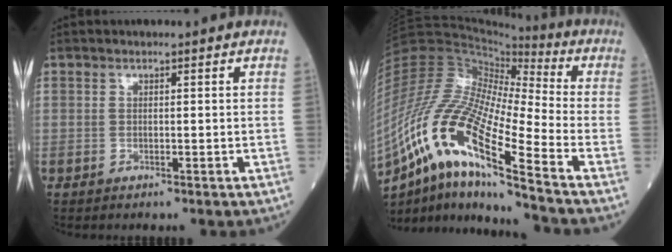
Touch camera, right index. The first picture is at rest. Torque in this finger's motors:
{"motor_torque": [1.36, -0.78, 1.05, 0.21]}